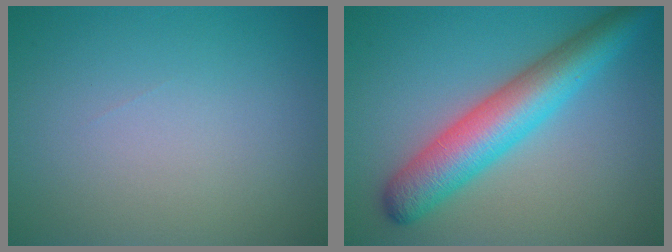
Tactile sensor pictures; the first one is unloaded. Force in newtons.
{"total": 7.1, "press": 7.1, "slide": 0.2}